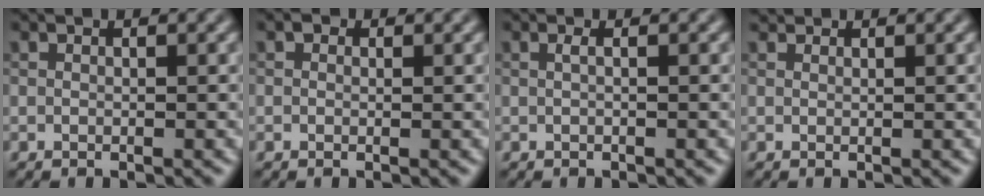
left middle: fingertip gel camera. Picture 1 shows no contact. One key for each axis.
{"total": 0.5, "fx": 0.2, "fy": 0.4, "fz": 0.2, "tx": -0.007, "ty": -0.003, "tz": -0.004}
{"total": 0.7, "fx": 0.0, "fy": 0.2, "fz": 0.7, "tx": -0.016, "ty": 0.005, "tz": -0.003}
{"total": 1.1, "fx": 1.0, "fy": 0.2, "fz": 0.2, "tx": -0.013, "ty": -0.002, "tz": 0.009}